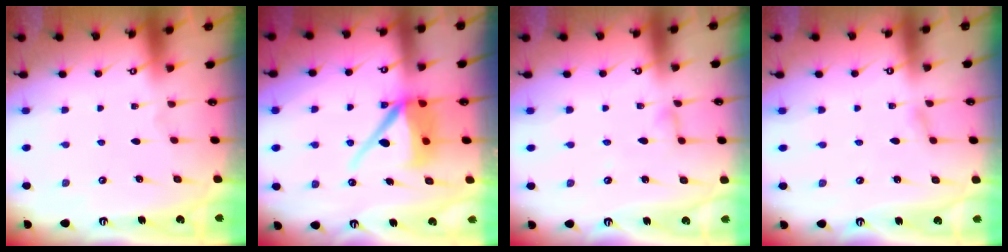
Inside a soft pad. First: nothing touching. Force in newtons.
{"total": 9.8, "press": 9.7, "slide": 1.0}
{"total": 3.0, "press": 3.0, "slide": 0.3}
{"total": 1.3, "press": 1.3, "slide": 0.1}